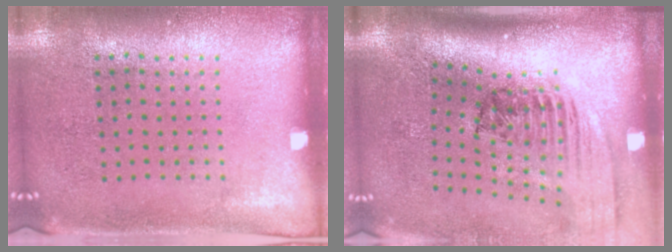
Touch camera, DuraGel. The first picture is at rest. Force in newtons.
{"total": 2.6, "press": 1.8, "slide": 1.9}